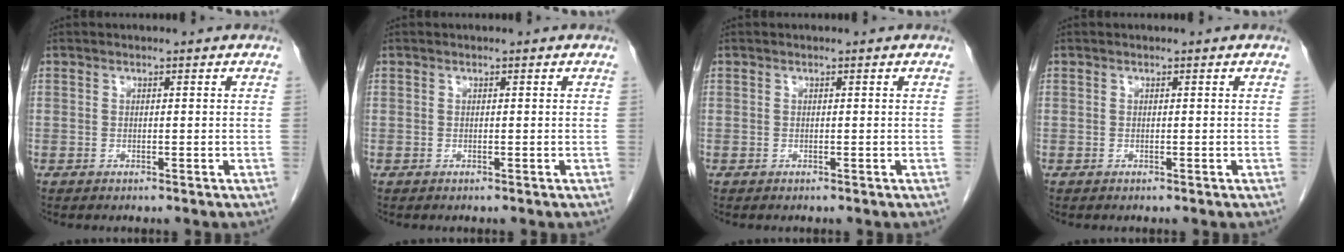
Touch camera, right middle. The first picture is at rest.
{"total": 0.0}
{"total": 0.0}
{"total": 0.0}